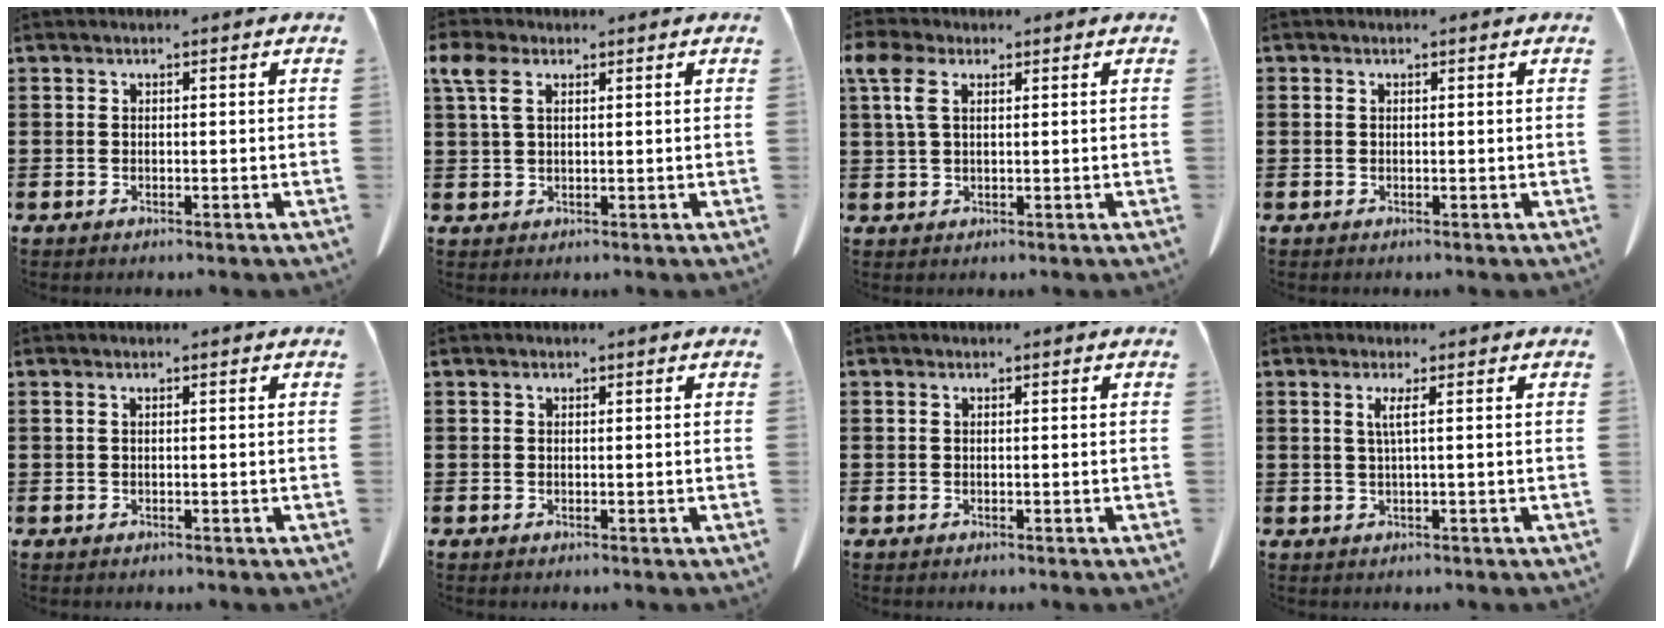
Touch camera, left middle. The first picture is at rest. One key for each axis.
{"total": 4.2, "fx": 1.8, "fy": 2.1, "fz": 3.2, "tx": -0.087, "ty": 0.001, "tz": 0.028}
{"total": 5.0, "fx": 1.9, "fy": 2.5, "fz": 3.8, "tx": -0.105, "ty": -0.001, "tz": 0.028}
{"total": 0.0}
{"total": 0.5, "fx": 0.1, "fy": 0.0, "fz": 0.5, "tx": -0.011, "ty": -0.002, "tz": 0.002}
{"total": 0.0}
{"total": 0.0}
{"total": 2.0, "fx": 0.4, "fy": -0.4, "fz": 1.9, "tx": -0.040, "ty": -0.005, "tz": 0.005}